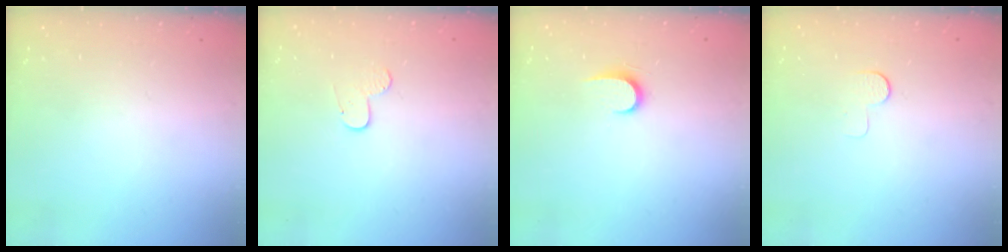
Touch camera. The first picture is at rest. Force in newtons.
{"total": 6.5, "press": 6.5, "slide": 0.6}
{"total": 6.1, "press": 6.1, "slide": 0.6}
{"total": 4.1, "press": 4.1, "slide": 0.4}